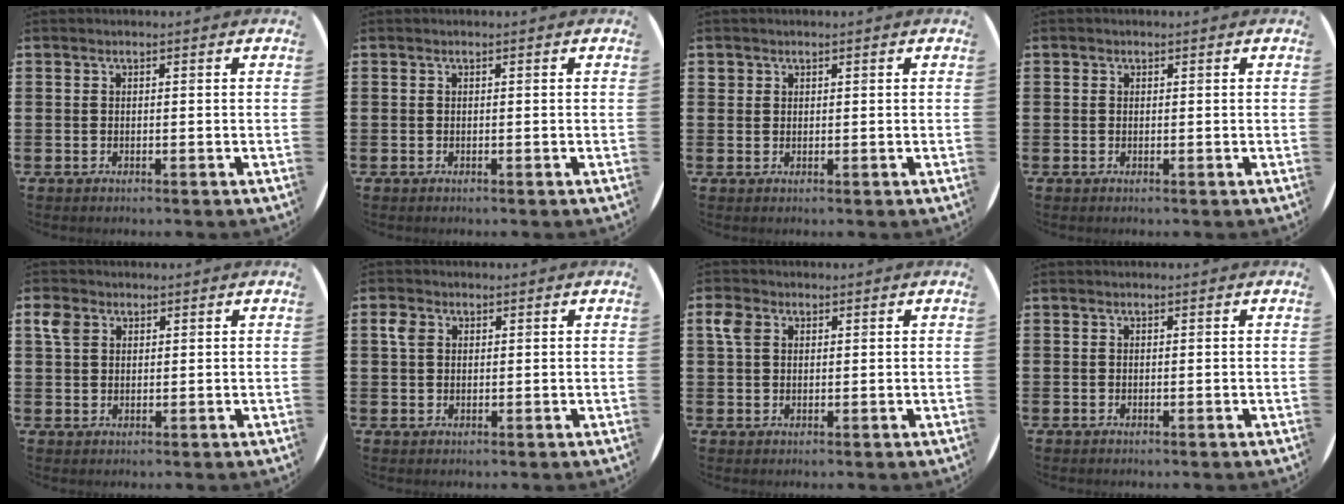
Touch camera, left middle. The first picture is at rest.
{"total": 0.0}
{"total": 0.9, "force": [0.7, 0.6, -0.1], "torque": [0.009, -0.001, 0.013]}
{"total": 0.0}
{"total": 3.1, "force": [2.0, 2.1, 1.2], "torque": [-0.021, 0.005, 0.034]}
{"total": 2.4, "force": [1.1, 1.8, 1.1], "torque": [-0.017, 0.005, 0.019]}
{"total": 3.1, "force": [1.6, 2.1, 1.6], "torque": [-0.027, 0.006, 0.028]}
{"total": 0.0}